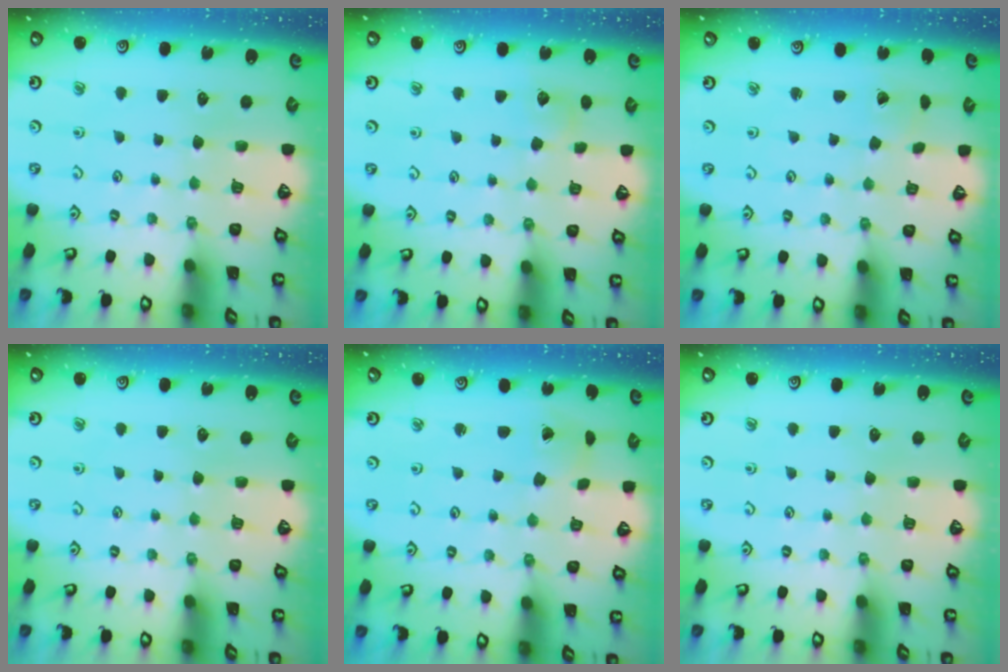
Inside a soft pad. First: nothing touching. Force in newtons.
{"total": 4.9, "press": 4.8, "slide": 0.5}
{"total": 0.0}
{"total": 0.0}
{"total": 1.2, "press": 1.2, "slide": 0.2}
{"total": 0.0}